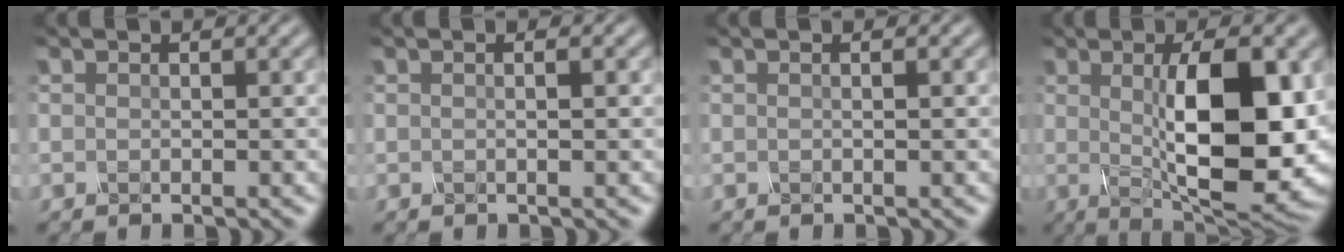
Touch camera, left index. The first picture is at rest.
{"total": 1.8, "force": [0.6, 0.9, 1.5], "torque": [0.000, 0.001, -0.010]}
{"total": 1.2, "force": [0.4, 0.5, 0.9], "torque": [0.000, -0.006, -0.004]}
{"total": 11.8, "force": [0.4, 3.6, 11.2], "torque": [-0.159, -0.003, 0.015]}